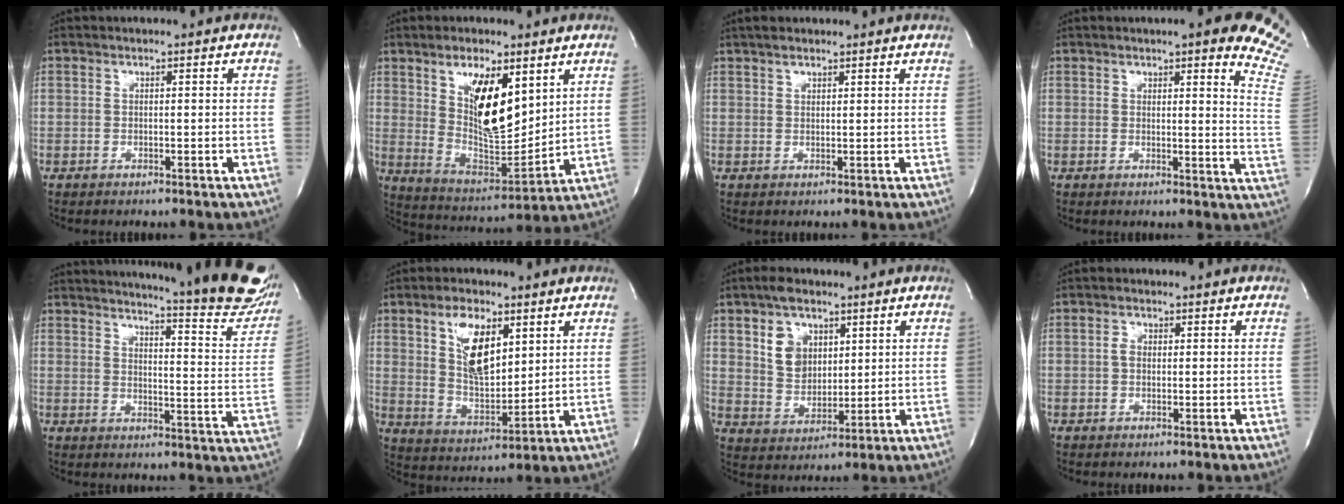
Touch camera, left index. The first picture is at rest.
{"total": 12.7, "force": [5.2, 4.4, 10.7], "torque": [-0.194, -0.010, 0.103]}
{"total": 2.8, "force": [2.4, 0.5, 1.3], "torque": [-0.023, 0.005, 0.042]}
{"total": 13.4, "force": [10.1, 1.4, 8.7], "torque": [-0.093, -0.057, 0.083]}
{"total": 23.6, "force": [21.0, 2.0, 10.6], "torque": [-0.149, -0.106, 0.237]}
{"total": 8.1, "force": [3.5, 3.6, 6.4], "torque": [-0.122, -0.001, 0.070]}
{"total": 7.3, "force": [3.4, 5.1, 4.0], "torque": [-0.081, 0.006, 0.069]}
{"total": 1.3, "force": [-0.2, 1.0, 0.9], "torque": [-0.017, 0.001, -0.005]}